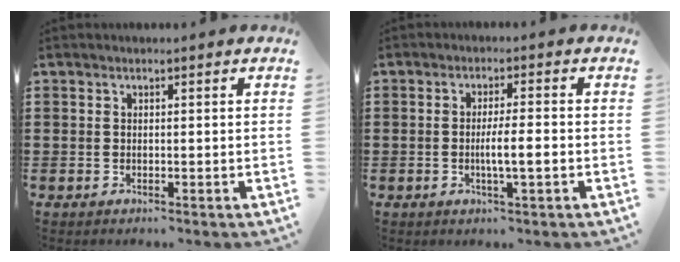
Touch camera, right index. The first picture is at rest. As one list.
[{"total": 4.1, "force": [-0.8, 0.3, 4.0], "torque": [-0.071, -0.002, -0.017]}]